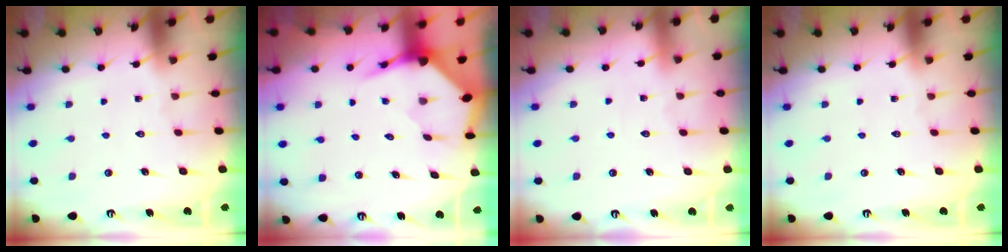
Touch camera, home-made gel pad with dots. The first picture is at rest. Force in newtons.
{"total": 3.7, "press": 3.7, "slide": 0.4}
{"total": 2.1, "press": 2.1, "slide": 0.2}
{"total": 0.0}